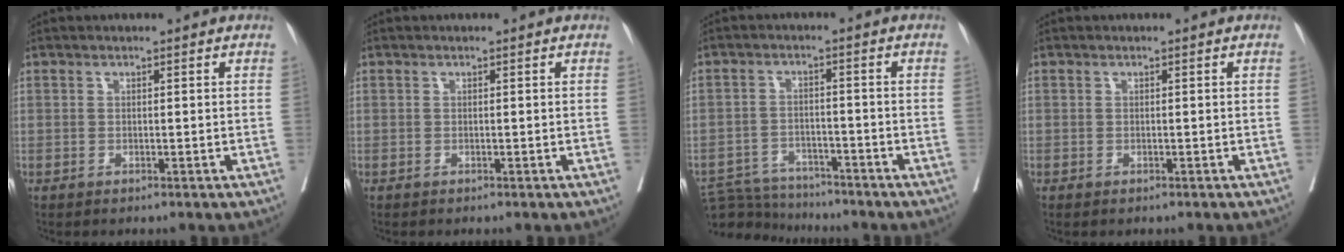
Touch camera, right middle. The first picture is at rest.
{"total": 0.0}
{"total": 7.5, "force": [-7.4, 1.2, 0.0], "torque": [-0.003, 0.002, -0.131]}
{"total": 0.6, "force": [-0.5, 0.2, 0.2], "torque": [-0.007, -0.002, -0.009]}